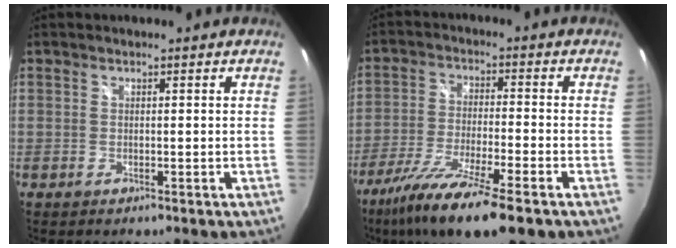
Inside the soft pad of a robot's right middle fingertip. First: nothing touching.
{"total": 15.5, "force": [-10.7, 2.1, 11.0], "torque": [-0.221, -0.044, -0.191]}